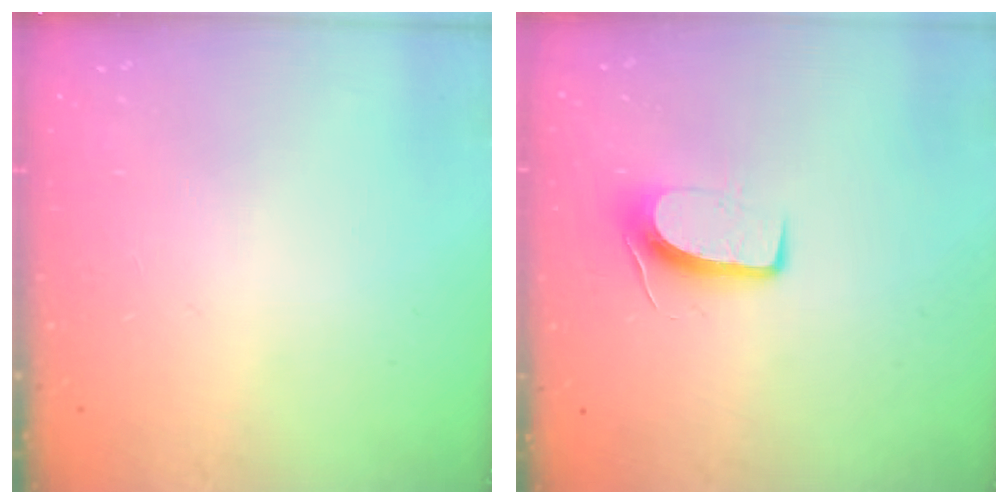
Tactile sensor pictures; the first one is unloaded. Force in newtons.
{"total": 7.6, "press": 7.6, "slide": 0.5}